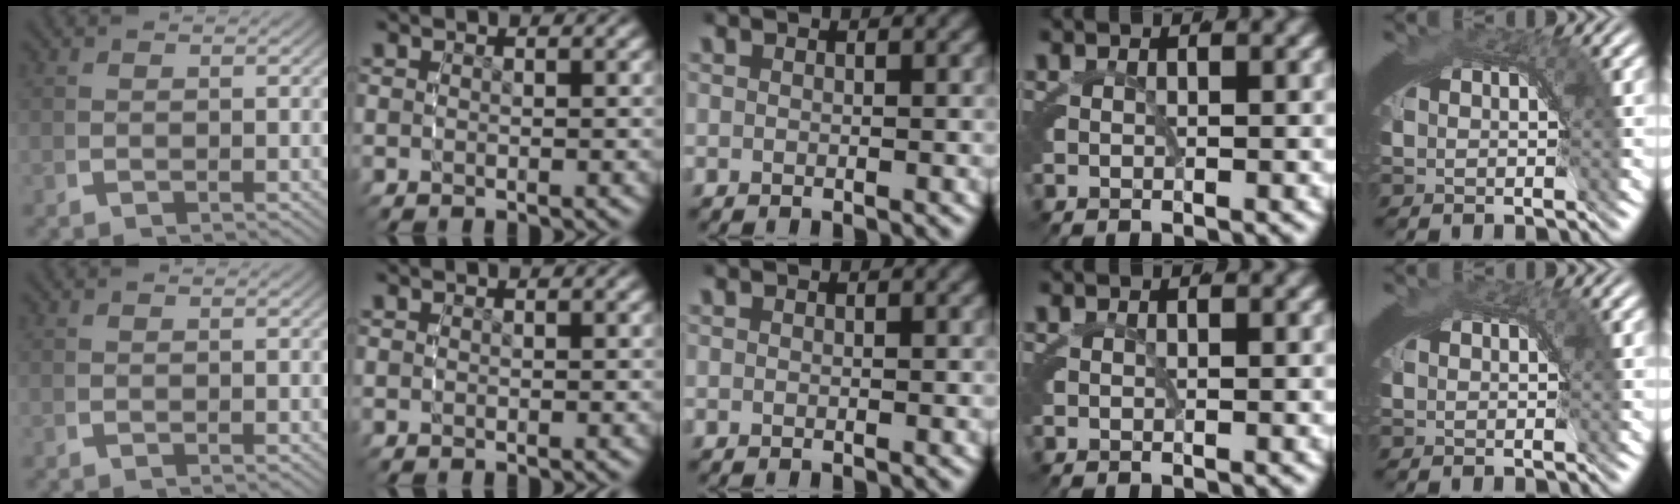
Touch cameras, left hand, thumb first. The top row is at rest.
{}